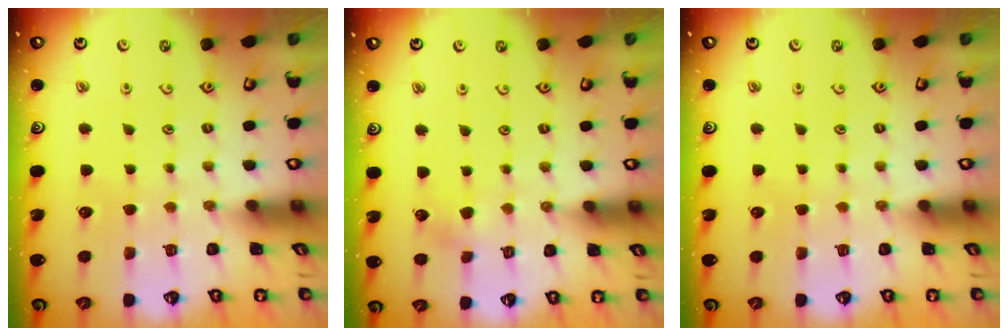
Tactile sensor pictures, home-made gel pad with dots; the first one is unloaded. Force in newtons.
{"total": 1.8, "press": 1.7, "slide": 0.2}
{"total": 0.0}